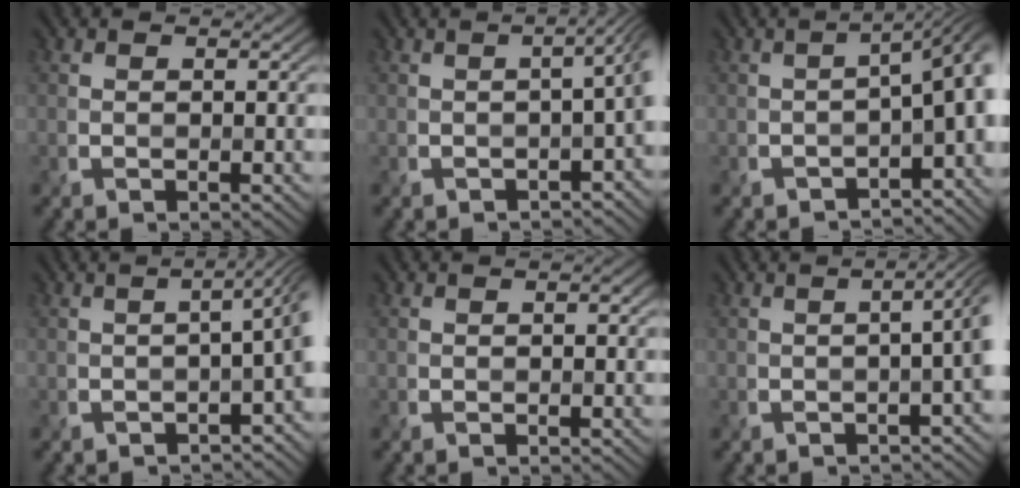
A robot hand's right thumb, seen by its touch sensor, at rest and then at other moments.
{"total": 5.4, "force": [-1.9, 1.8, 4.7], "torque": [-0.044, -0.006, -0.023]}
{"total": 8.6, "force": [-3.4, 3.1, 7.2], "torque": [-0.091, -0.014, -0.048]}
{"total": 6.3, "force": [-2.4, 2.0, 5.5], "torque": [-0.050, -0.003, -0.034]}
{"total": 0.9, "force": [0.1, 0.4, 0.8], "torque": [-0.010, 0.000, 0.000]}
{"total": 5.2, "force": [-1.3, 1.7, 4.7], "torque": [-0.034, 0.004, -0.016]}